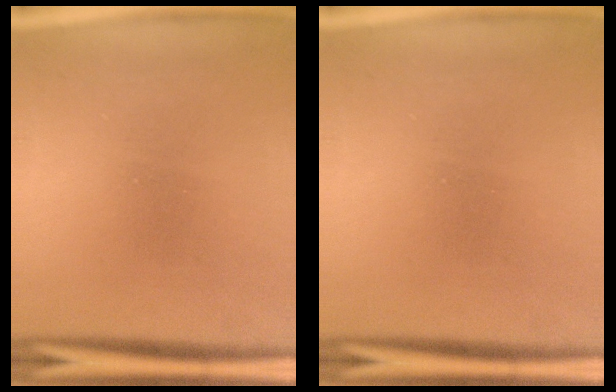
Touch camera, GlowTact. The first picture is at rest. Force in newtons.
{"total": 0.0}